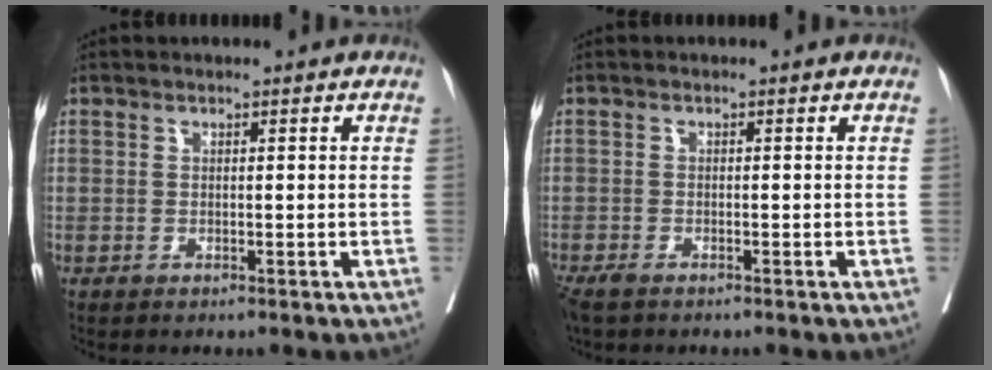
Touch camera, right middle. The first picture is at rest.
{"total": 3.5, "force": [-2.6, 1.2, 1.9], "torque": [-0.038, -0.010, -0.043]}